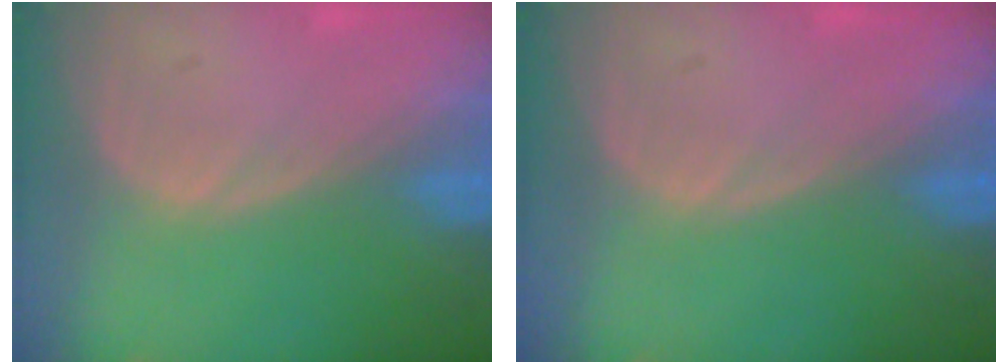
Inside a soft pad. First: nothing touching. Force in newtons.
{"total": 0.0}